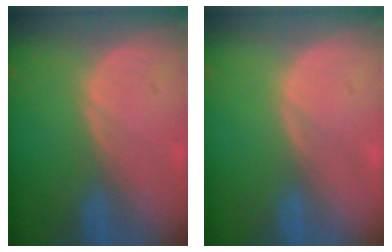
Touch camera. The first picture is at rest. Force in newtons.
{"total": 0.0}